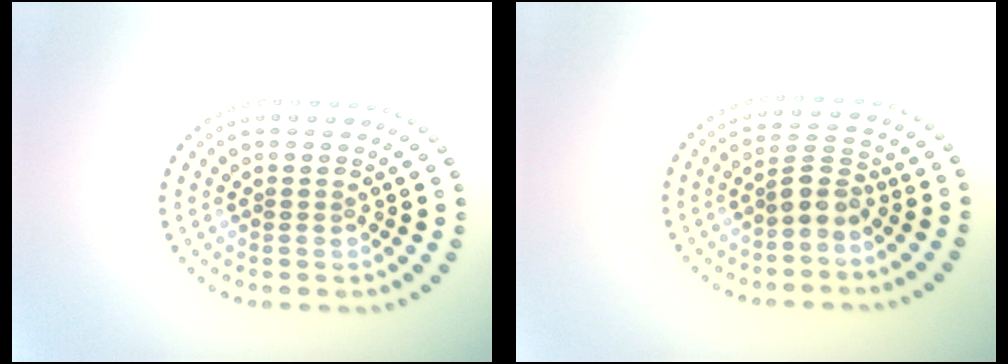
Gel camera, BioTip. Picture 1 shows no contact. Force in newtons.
{"total": 2.7, "press": 2.2, "slide": 1.5}